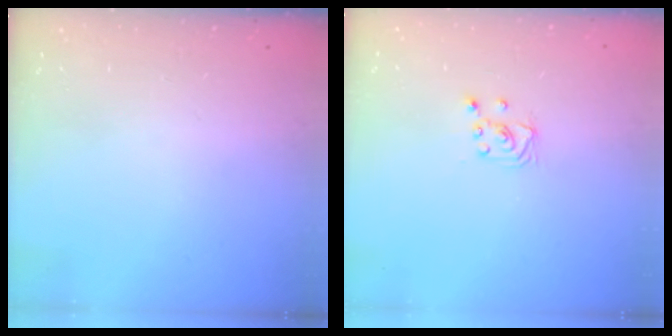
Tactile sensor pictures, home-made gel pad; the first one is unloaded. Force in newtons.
{"total": 2.0, "press": 2.0, "slide": 0.2}